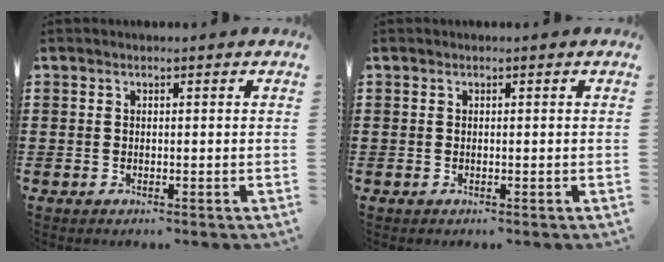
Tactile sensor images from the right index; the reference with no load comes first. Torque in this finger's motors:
{"motor_torque": [0.51, 0.74, 0.00, 0.00]}